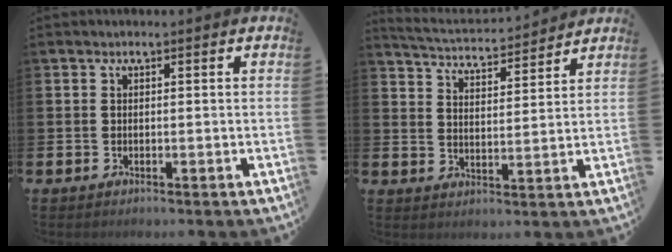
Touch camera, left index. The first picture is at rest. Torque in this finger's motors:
{"motor_torque": [0.04, -0.05, 0.00, -0.01]}